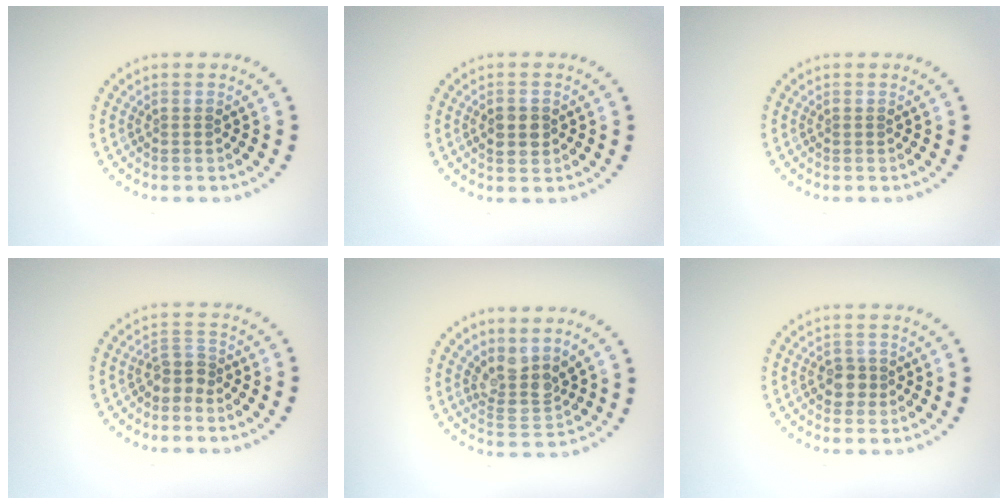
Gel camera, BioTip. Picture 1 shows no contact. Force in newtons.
{"total": 2.7, "press": 2.7, "slide": 0.2}
{"total": 0.0}
{"total": 2.2, "press": 1.7, "slide": 1.3}
{"total": 3.2, "press": 2.4, "slide": 2.1}
{"total": 1.8, "press": 1.6, "slide": 0.7}